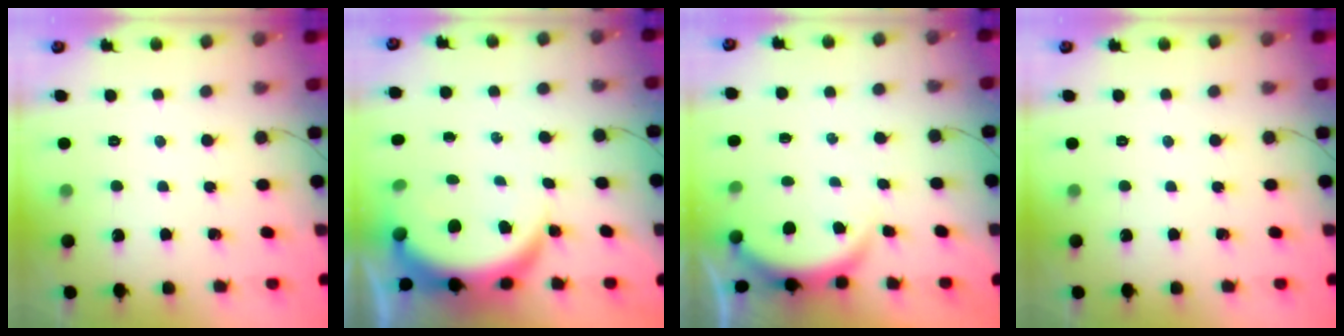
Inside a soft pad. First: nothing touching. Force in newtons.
{"total": 7.4, "press": 7.3, "slide": 1.0}
{"total": 3.7, "press": 3.7, "slide": 0.3}
{"total": 0.0}